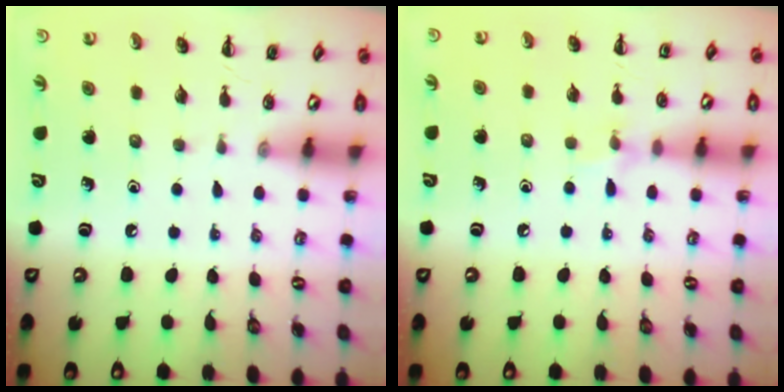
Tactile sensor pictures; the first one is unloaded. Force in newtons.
{"total": 5.8, "press": 5.5, "slide": 1.9}